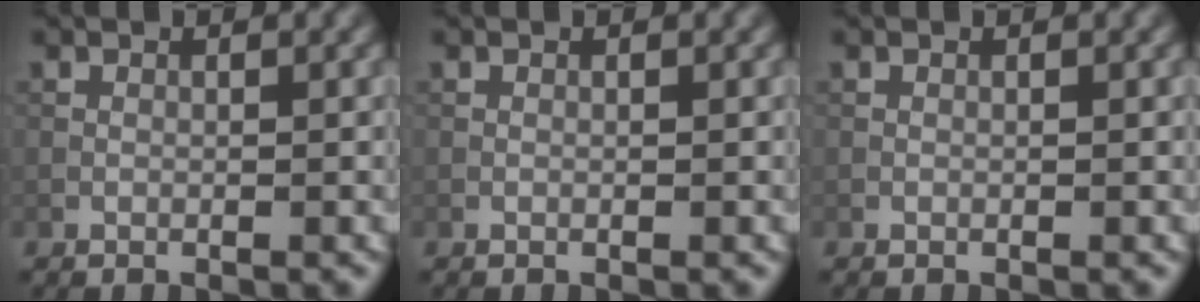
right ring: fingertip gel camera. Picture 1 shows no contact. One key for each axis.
{"total": 0.0}
{"total": 0.0}